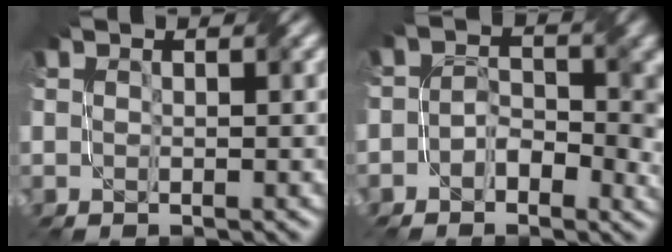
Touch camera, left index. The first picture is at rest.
{"total": 4.6, "force": [-1.0, 3.0, 3.3], "torque": [-0.045, -0.004, -0.024]}